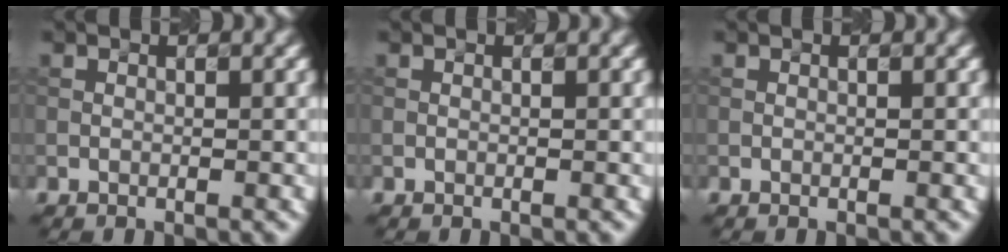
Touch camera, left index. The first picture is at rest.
{"total": 0.0}
{"total": 0.0}